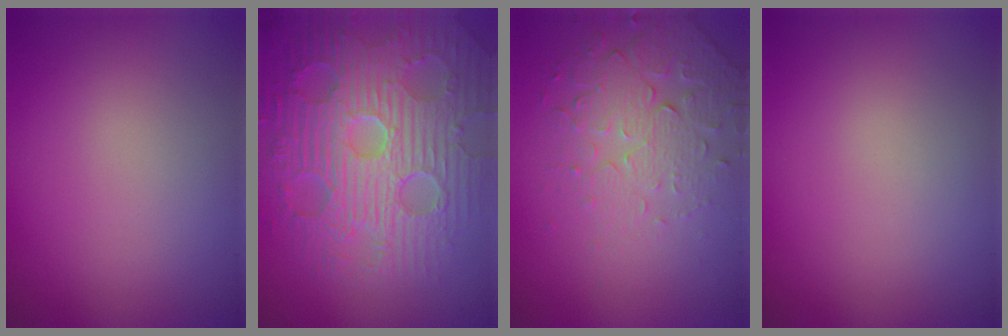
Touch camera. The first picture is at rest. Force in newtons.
{"total": 10.3, "press": 7.0, "slide": 7.6}
{"total": 5.0, "press": 3.4, "slide": 3.7}
{"total": 0.0}